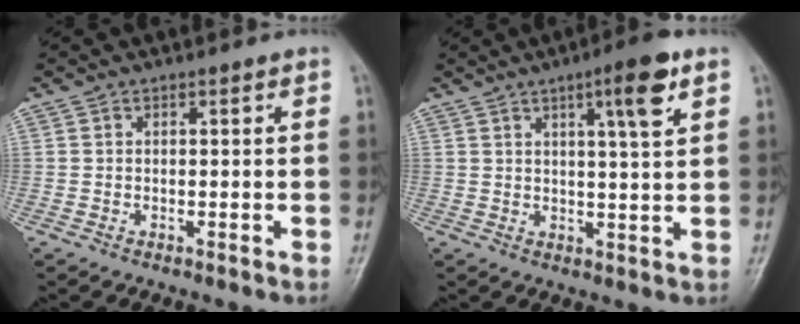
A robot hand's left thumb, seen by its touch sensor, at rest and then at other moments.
{"total": 7.5, "force": [3.7, 0.9, 6.4], "torque": [-0.096, -0.016, 0.056]}